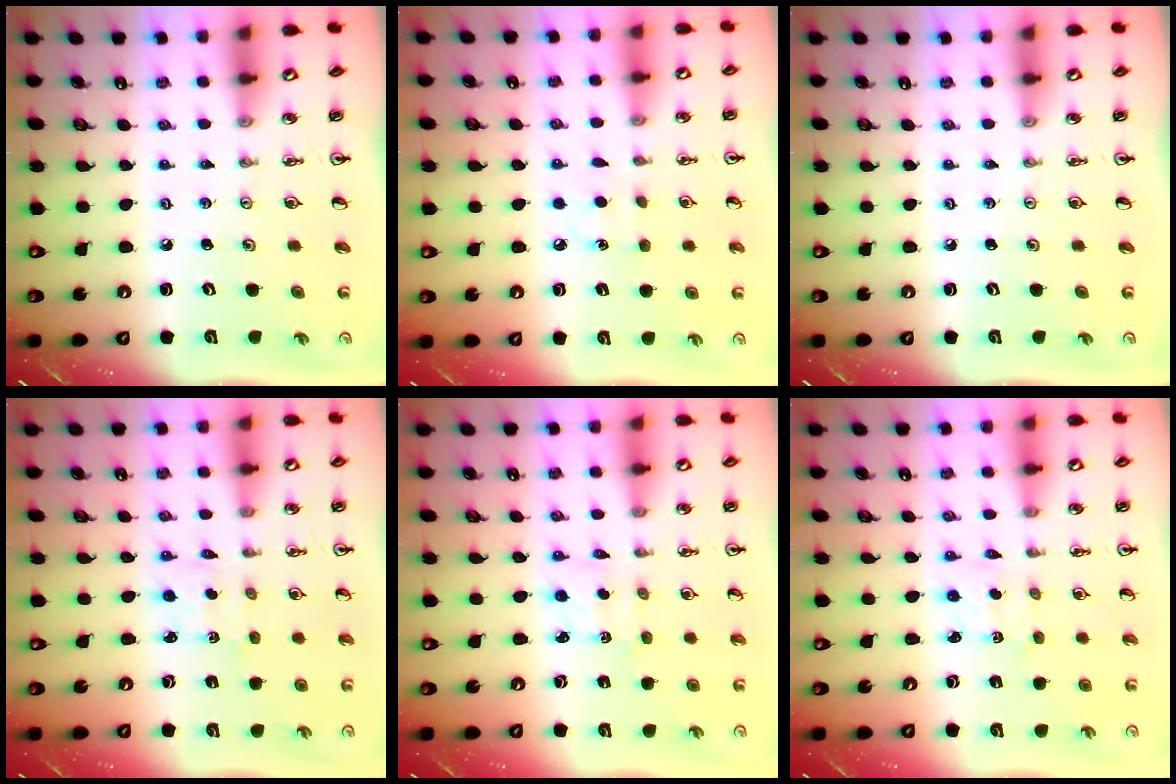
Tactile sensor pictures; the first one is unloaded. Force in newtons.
{"total": 5.4, "press": 5.3, "slide": 0.5}
{"total": 0.0}
{"total": 1.7, "press": 1.5, "slide": 0.8}
{"total": 1.7, "press": 1.5, "slide": 0.8}
{"total": 1.5, "press": 1.3, "slide": 0.7}